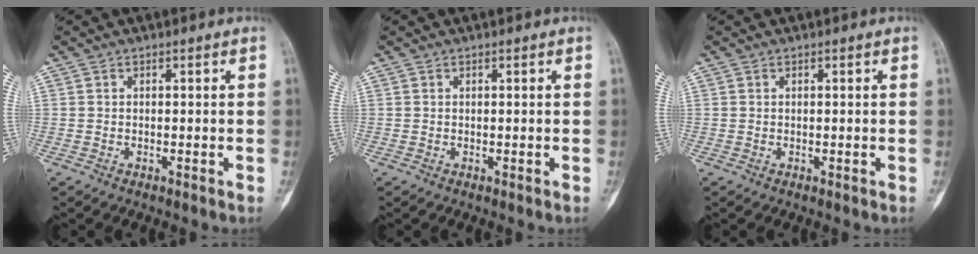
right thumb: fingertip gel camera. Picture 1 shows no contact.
{"total": 0.0}
{"total": 0.0}